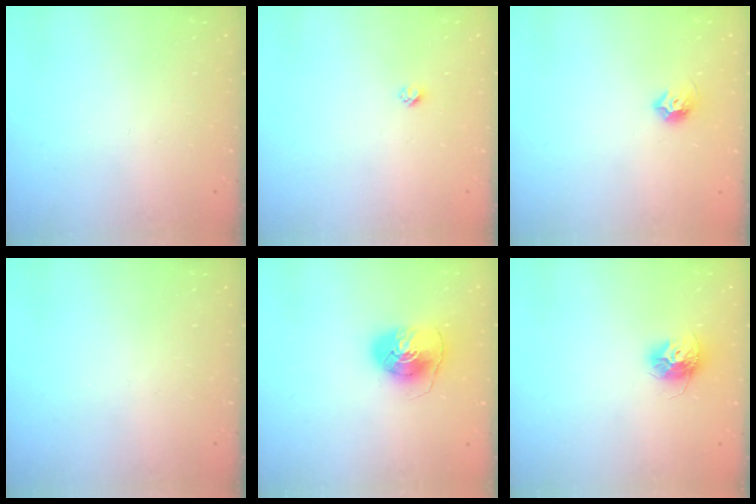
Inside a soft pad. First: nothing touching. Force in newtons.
{"total": 2.3, "press": 2.3, "slide": 0.2}
{"total": 7.4, "press": 7.3, "slide": 1.2}
{"total": 0.0}
{"total": 8.1, "press": 8.0, "slide": 1.2}
{"total": 10.3, "press": 10.3, "slide": 0.7}